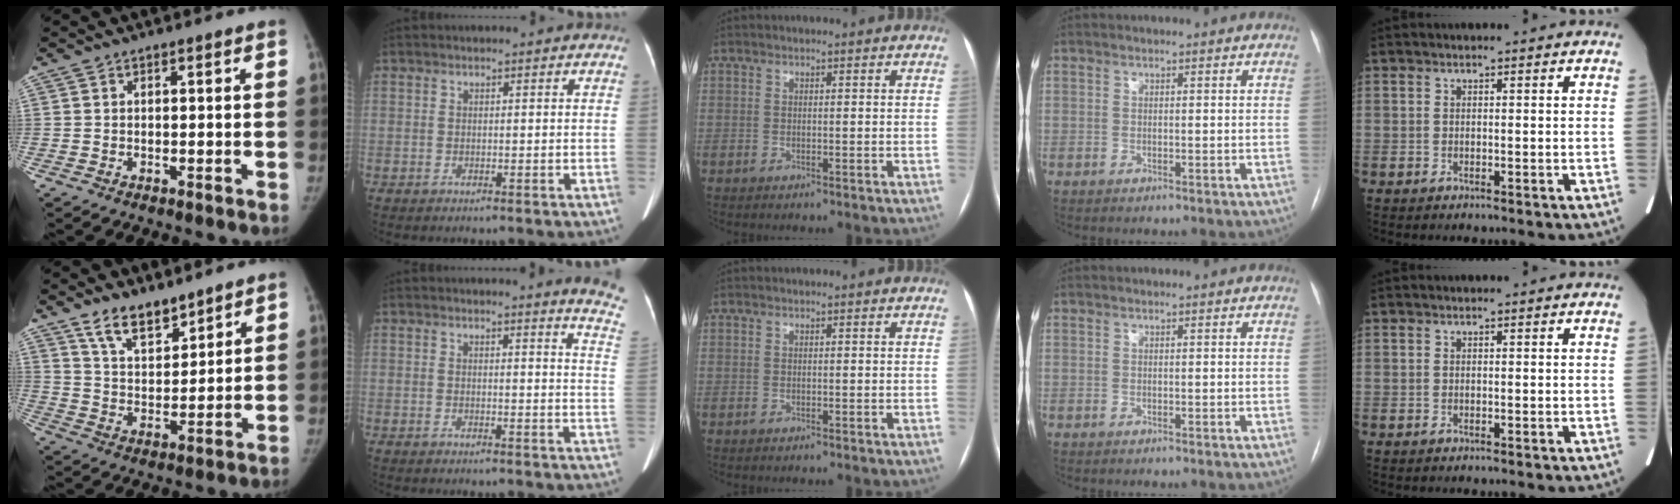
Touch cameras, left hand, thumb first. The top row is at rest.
{"thumb": {"total": 8.7, "force": [6.8, 3.8, 4.0], "torque": [-0.041, -0.051, 0.129]}, "index": {"total": 7.5, "force": [7.2, -0.6, 2.1], "torque": [-0.013, -0.072, 0.047]}}